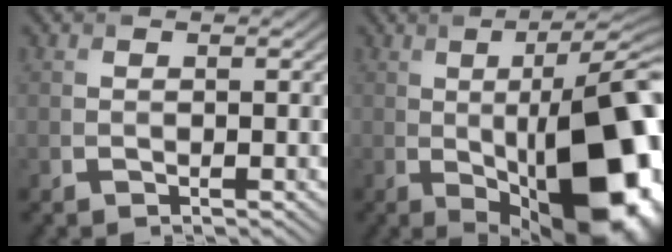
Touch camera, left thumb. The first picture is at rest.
{"total": 19.2, "force": [-2.3, 7.4, 17.6], "torque": [-0.210, 0.002, -0.035]}